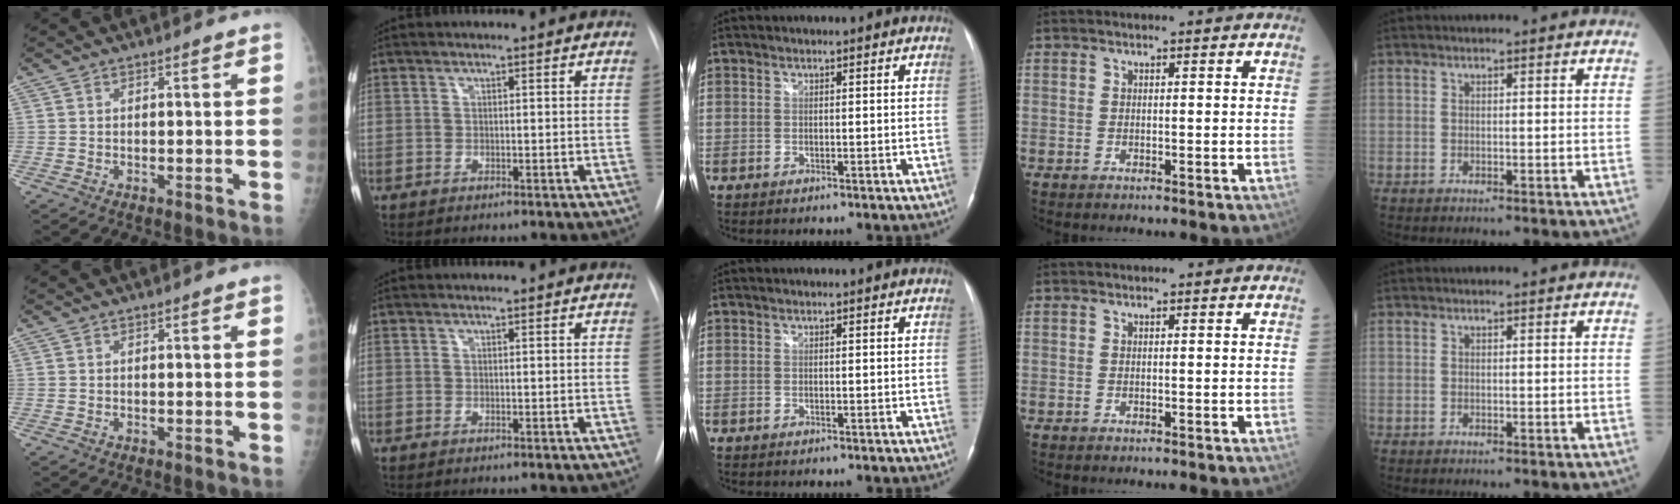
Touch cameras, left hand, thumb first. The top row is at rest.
{}